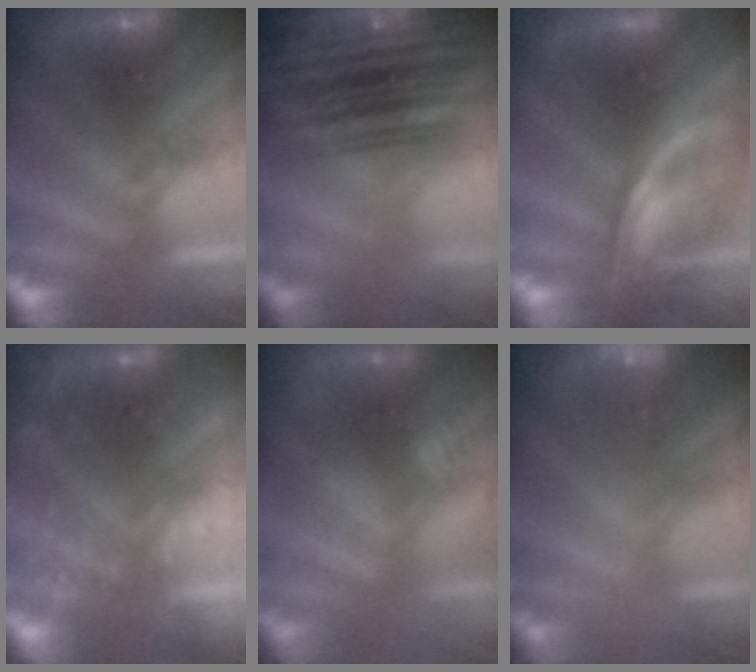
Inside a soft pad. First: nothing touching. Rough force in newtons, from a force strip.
{"total": 9.4}
{"total": 2.5}
{"total": 6.7}
{"total": 4.7}
{"total": 2.3}